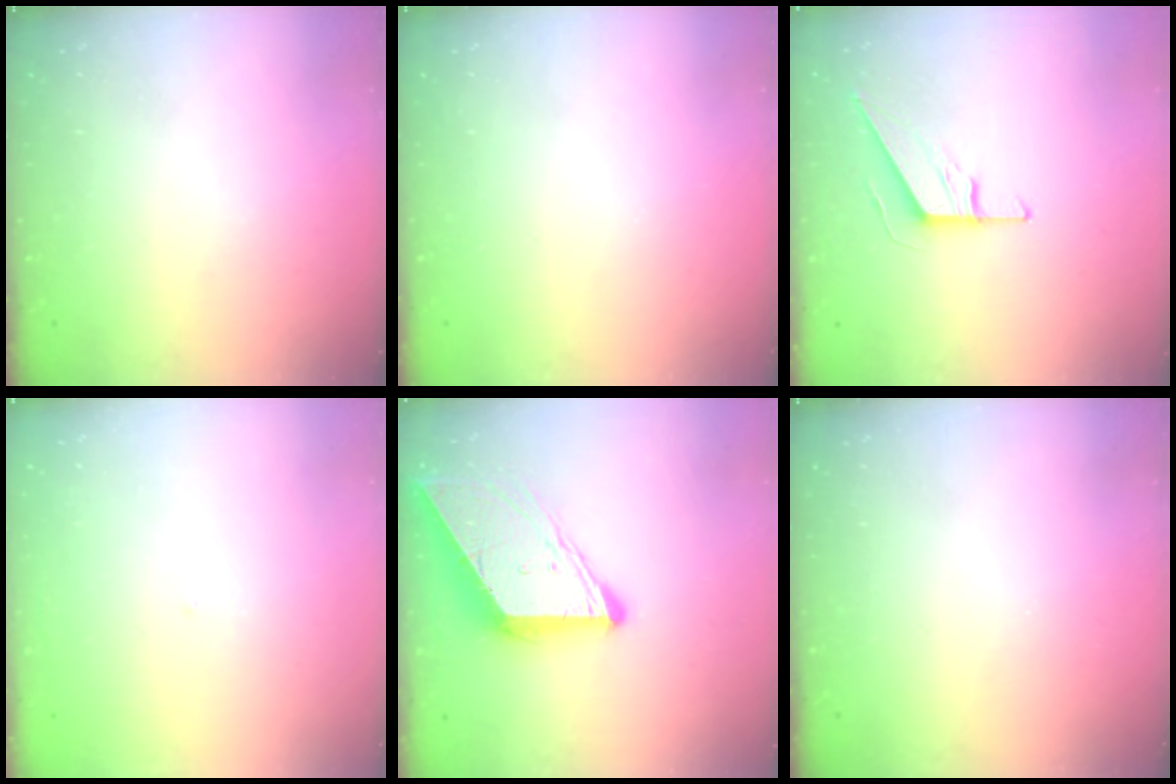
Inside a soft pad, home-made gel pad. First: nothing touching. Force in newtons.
{"total": 0.0}
{"total": 9.2, "press": 9.1, "slide": 0.9}
{"total": 2.0, "press": 2.0, "slide": 0.2}
{"total": 10.3, "press": 10.3, "slide": 0.9}
{"total": 0.0}